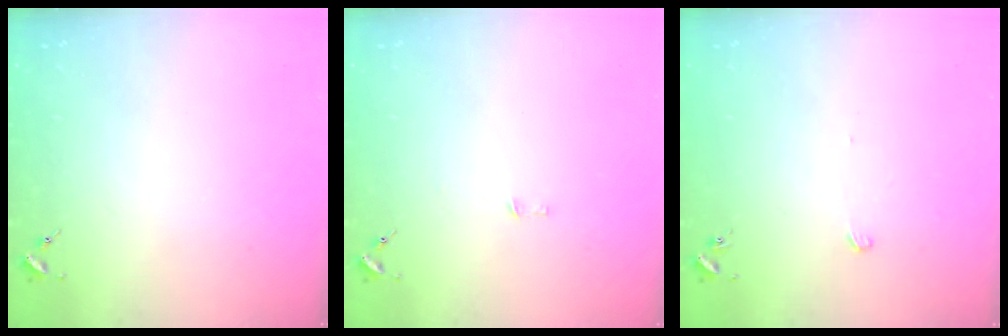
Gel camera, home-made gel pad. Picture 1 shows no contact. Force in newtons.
{"total": 2.6, "press": 2.6, "slide": 0.2}
{"total": 2.6, "press": 2.6, "slide": 0.2}